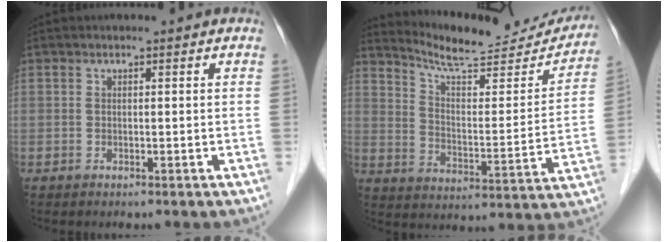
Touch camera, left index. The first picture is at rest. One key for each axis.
{"total": 18.6, "fx": 17.9, "fy": 2.3, "fz": 4.8, "tx": -0.075, "ty": -0.042, "tz": 0.247}